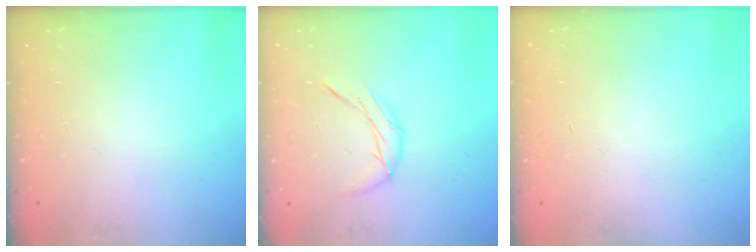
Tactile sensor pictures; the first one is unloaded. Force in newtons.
{"total": 7.0, "press": 7.0, "slide": 0.3}
{"total": 0.0}